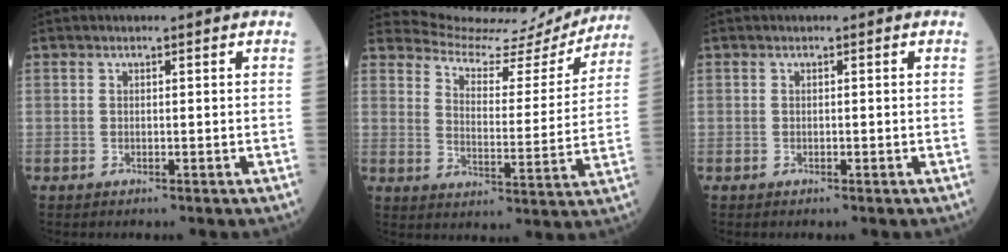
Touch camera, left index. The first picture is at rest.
{"total": 14.9, "force": [14.8, 1.6, 0.7], "torque": [-0.013, -0.042, 0.192]}
{"total": 0.0}